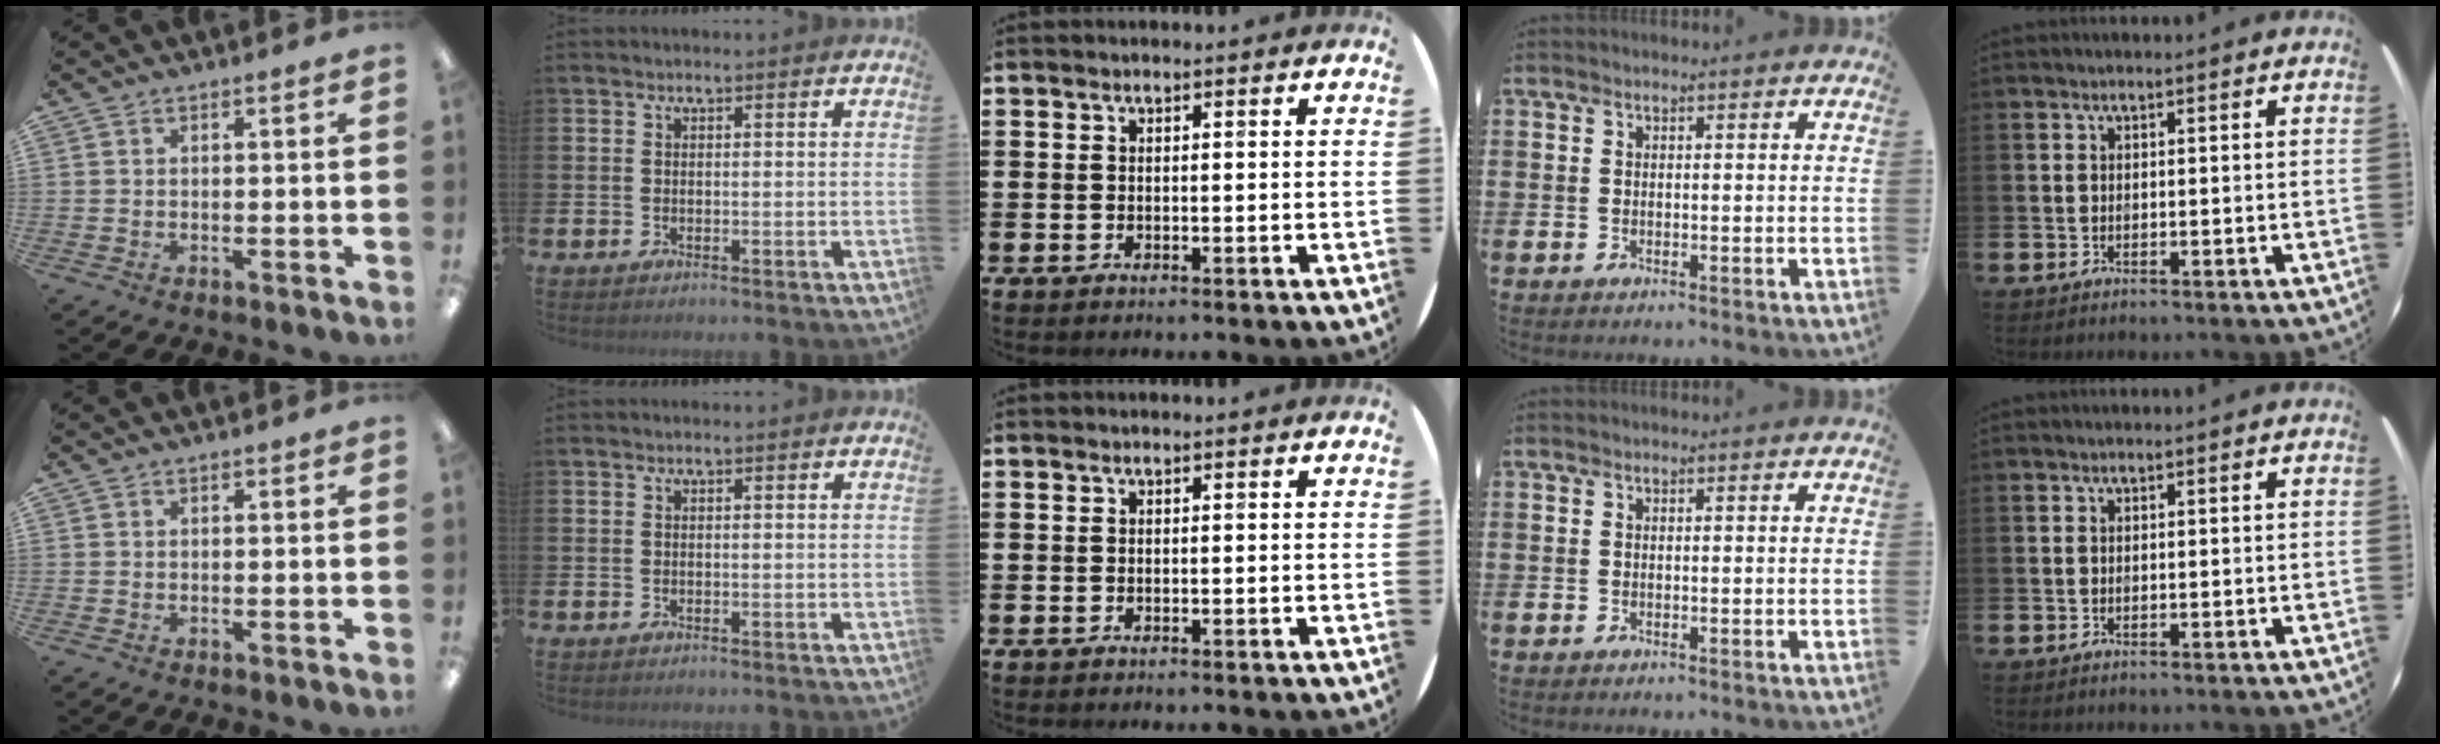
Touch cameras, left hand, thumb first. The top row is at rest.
{}